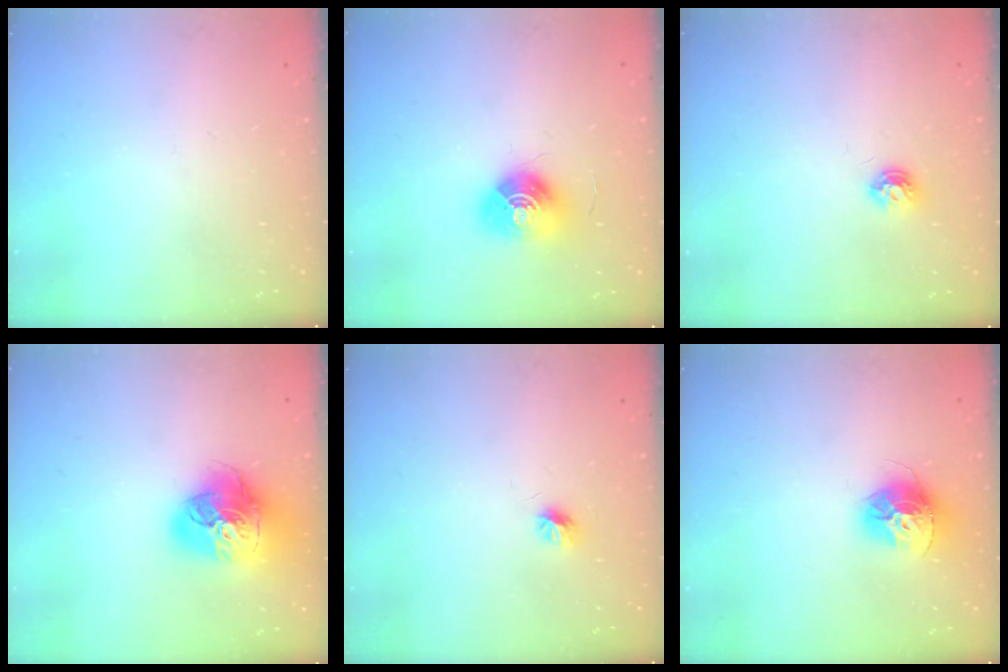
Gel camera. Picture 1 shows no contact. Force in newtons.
{"total": 11.1, "press": 11.1, "slide": 0.2}
{"total": 5.8, "press": 5.8, "slide": 0.8}
{"total": 19.4, "press": 19.3, "slide": 2.3}
{"total": 6.1, "press": 6.1, "slide": 0.9}
{"total": 12.9, "press": 12.9, "slide": 1.2}